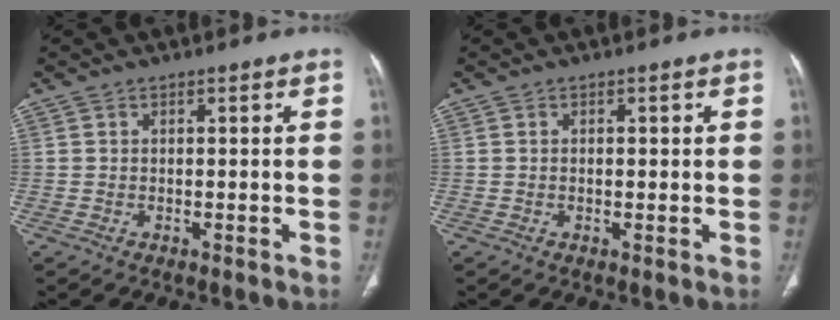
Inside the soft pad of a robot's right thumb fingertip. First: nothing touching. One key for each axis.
{"total": 1.1, "fx": 0.1, "fy": 0.6, "fz": 0.9, "tx": -0.016, "ty": 0.002, "tz": 0.001}